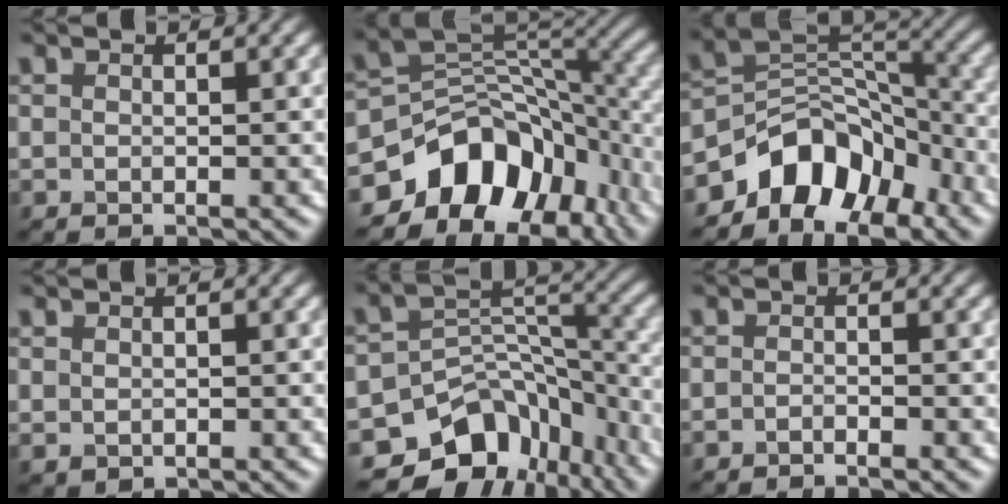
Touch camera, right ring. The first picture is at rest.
{"total": 11.2, "force": [-6.1, 7.4, 5.7], "torque": [-0.085, 0.006, -0.115]}
{"total": 8.3, "force": [-5.3, 5.0, 3.9], "torque": [-0.032, 0.004, -0.101]}
{"total": 0.6, "force": [0.4, 0.3, 0.3], "torque": [-0.009, -0.004, 0.013]}
{"total": 10.6, "force": [-7.0, 6.9, 4.0], "torque": [-0.050, 0.007, -0.102]}
{"total": 0.8, "force": [-0.7, 0.1, 0.4], "torque": [-0.007, 0.000, -0.013]}